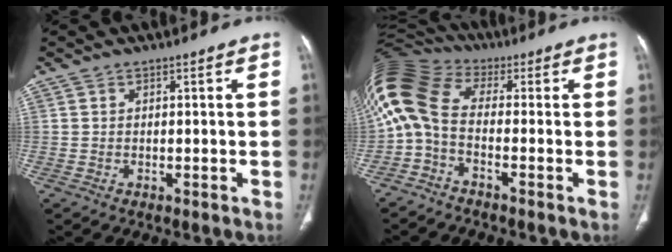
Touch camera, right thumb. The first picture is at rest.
{"total": 12.6, "force": [-1.5, 7.9, 9.8], "torque": [-0.212, 0.062, -0.041]}